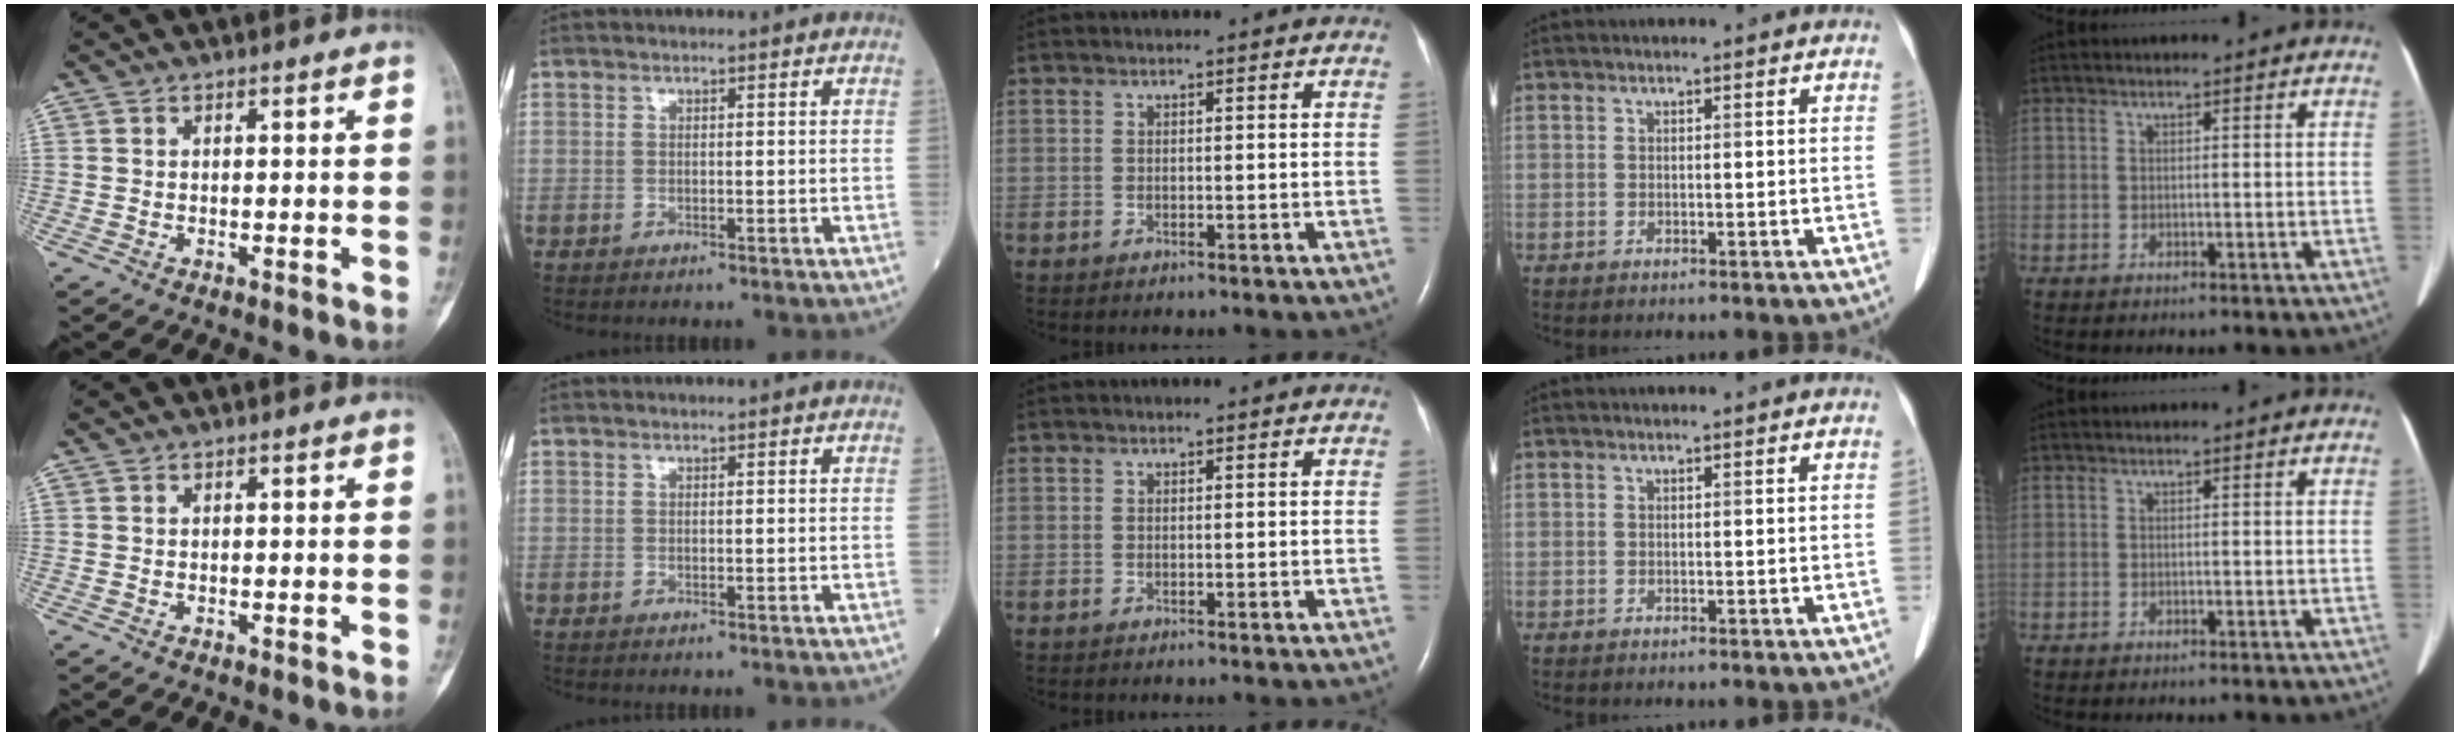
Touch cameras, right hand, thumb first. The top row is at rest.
{}